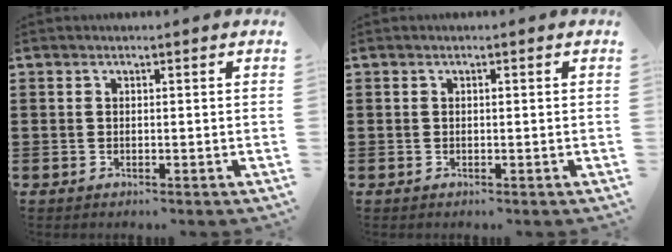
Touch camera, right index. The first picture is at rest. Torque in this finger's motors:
{"motor_torque": [0.08, 0.00, 0.00, 0.01]}